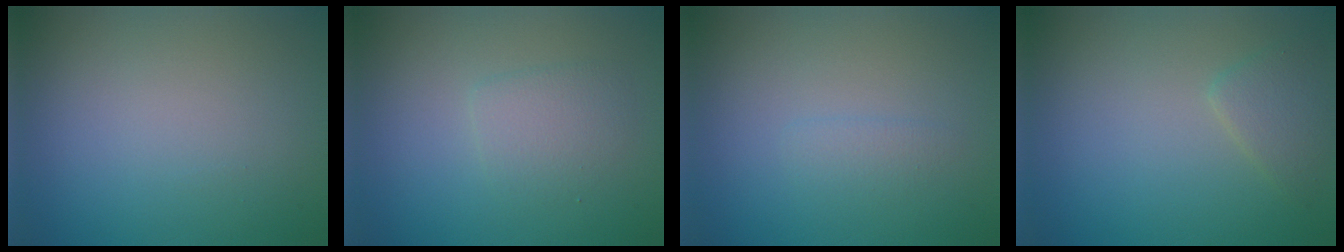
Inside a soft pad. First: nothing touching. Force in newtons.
{"total": 1.9, "press": 1.9, "slide": 0.1}
{"total": 1.0, "press": 1.0, "slide": 0.1}
{"total": 1.8, "press": 1.8, "slide": 0.2}